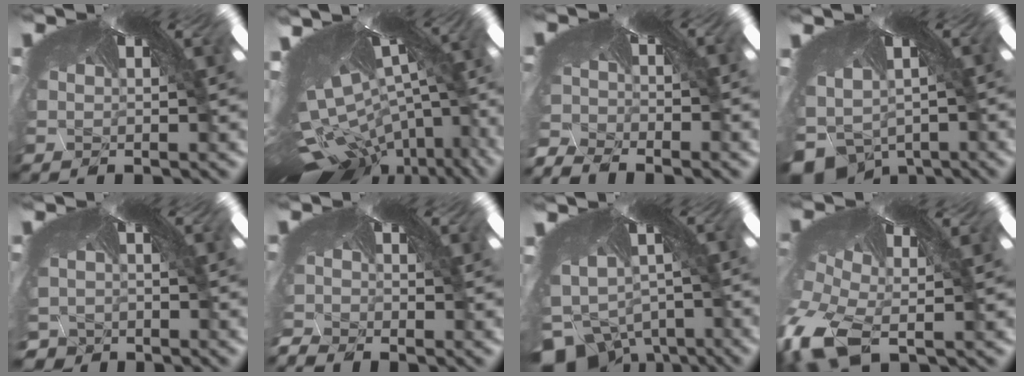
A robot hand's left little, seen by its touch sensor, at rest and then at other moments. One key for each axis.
{"total": 8.5, "fx": -8.5, "fy": 0.2, "fz": 0.1, "tx": -0.046, "ty": -0.096, "tz": -0.094}
{"total": 8.8, "fx": -8.8, "fy": 0.3, "fz": 0.8, "tx": -0.018, "ty": -0.080, "tz": -0.113}
{"total": 7.4, "fx": -7.3, "fy": 0.9, "fz": -0.9, "tx": -0.024, "ty": -0.093, "tz": -0.075}
{"total": 3.5, "fx": -3.2, "fy": 1.0, "fz": -0.7, "tx": -0.017, "ty": -0.035, "tz": -0.026}
{"total": 5.4, "fx": -5.4, "fy": 0.1, "fz": 0.0, "tx": -0.018, "ty": -0.068, "tz": -0.057}
{"total": 9.2, "fx": -9.1, "fy": 1.3, "fz": -0.6, "tx": -0.014, "ty": -0.094, "tz": -0.111}
{"total": 9.6, "fx": -9.4, "fy": 0.9, "fz": 1.6, "tx": -0.112, "ty": -0.103, "tz": -0.125}